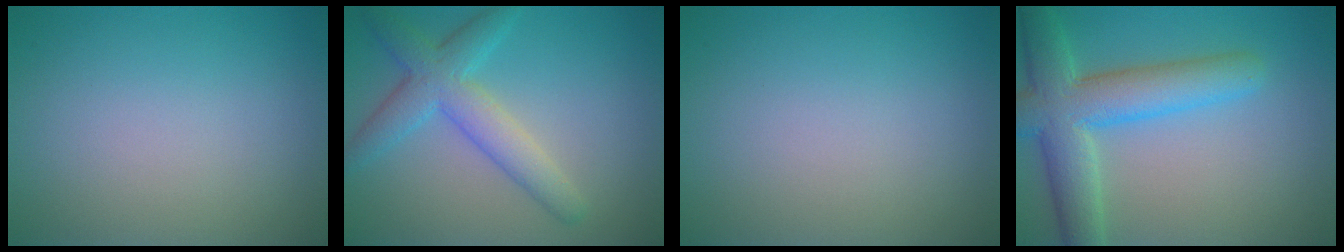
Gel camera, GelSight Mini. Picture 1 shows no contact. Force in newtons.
{"total": 4.7, "press": 4.7, "slide": 0.1}
{"total": 0.0}
{"total": 7.3, "press": 7.2, "slide": 0.4}